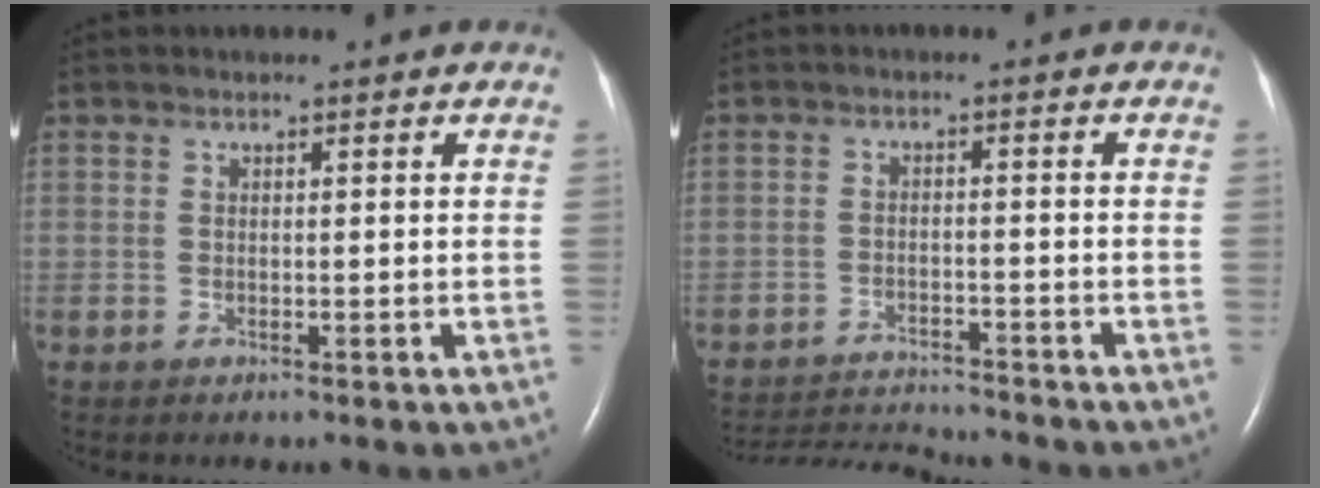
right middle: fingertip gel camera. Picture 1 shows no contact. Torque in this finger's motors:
{"motor_torque": [0.18, -0.36, -0.04, -0.01]}